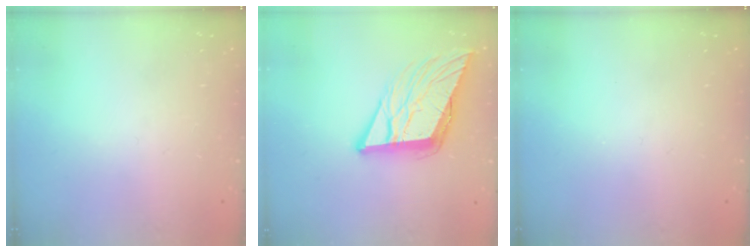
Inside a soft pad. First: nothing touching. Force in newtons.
{"total": 13.2, "press": 13.0, "slide": 2.6}
{"total": 0.0}